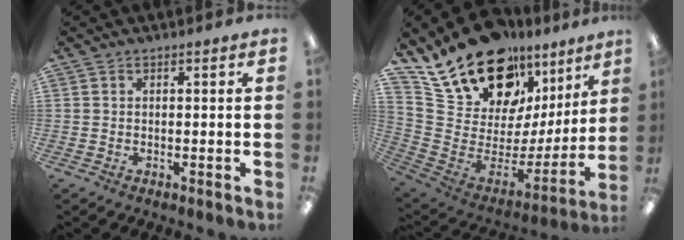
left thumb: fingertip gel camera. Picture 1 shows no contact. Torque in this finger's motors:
{"motor_torque": [2.81, 1.66, 1.35, -1.42, 0.15]}